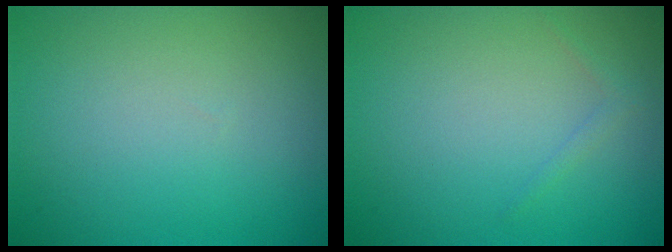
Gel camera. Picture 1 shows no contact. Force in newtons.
{"total": 0.6, "press": 0.6, "slide": 0.1}